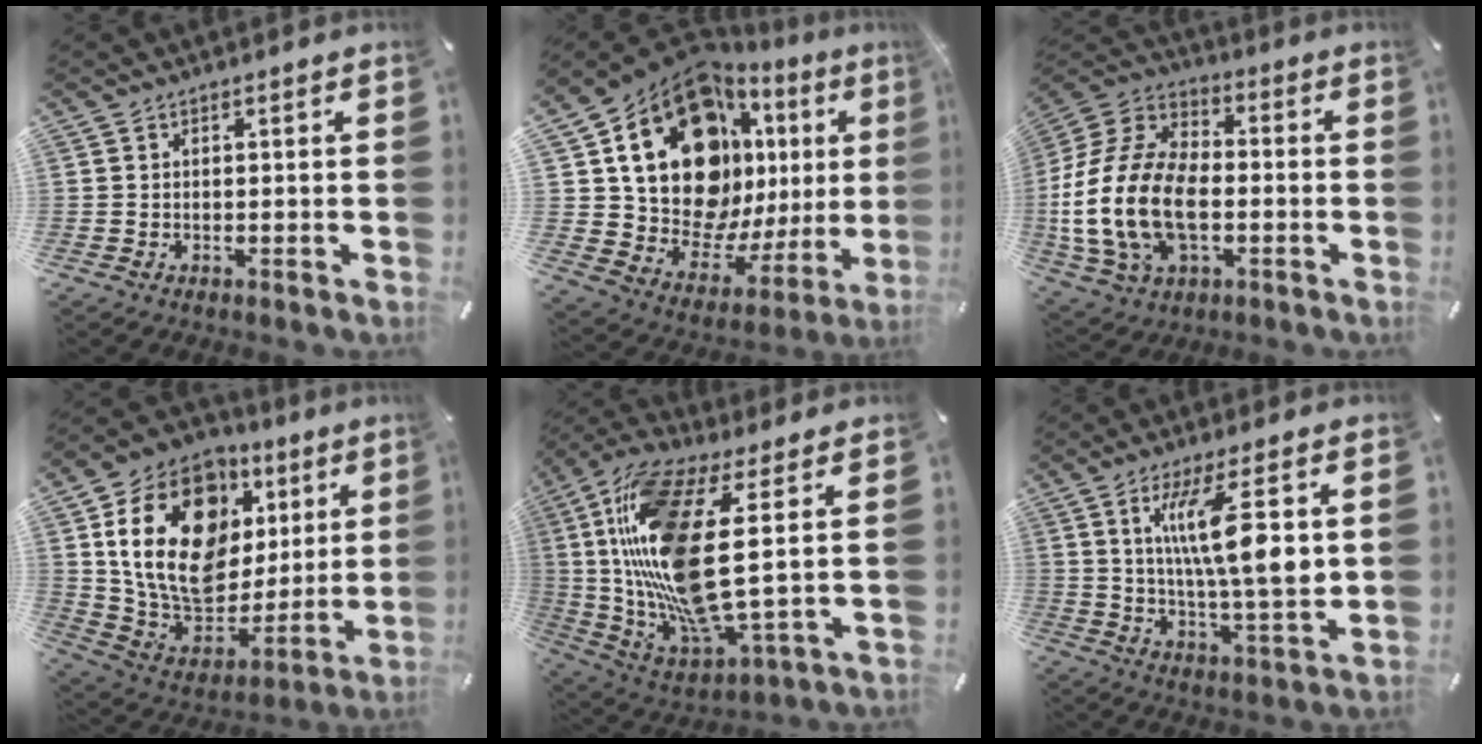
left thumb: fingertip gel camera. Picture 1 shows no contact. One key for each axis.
{"total": 24.1, "fx": 9.8, "fy": 15.4, "fz": 15.7, "tx": -0.280, "ty": -0.076, "tz": 0.183}
{"total": 20.0, "fx": -4.8, "fy": 13.4, "fz": 14.1, "tx": -0.311, "ty": 0.023, "tz": -0.084}
{"total": 23.7, "fx": 7.2, "fy": 17.3, "fz": 14.4, "tx": -0.273, "ty": -0.034, "tz": 0.128}
{"total": 21.2, "fx": 4.6, "fy": 6.3, "fz": 19.8, "tx": -0.444, "ty": -0.042, "tz": 0.067}
{"total": 15.0, "fx": 4.7, "fy": 3.2, "fz": 13.9, "tx": -0.254, "ty": -0.009, "tz": 0.070}